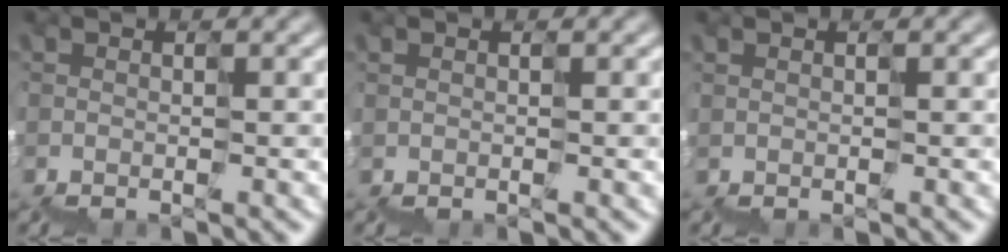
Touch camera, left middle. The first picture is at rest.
{"total": 0.0}
{"total": 0.0}